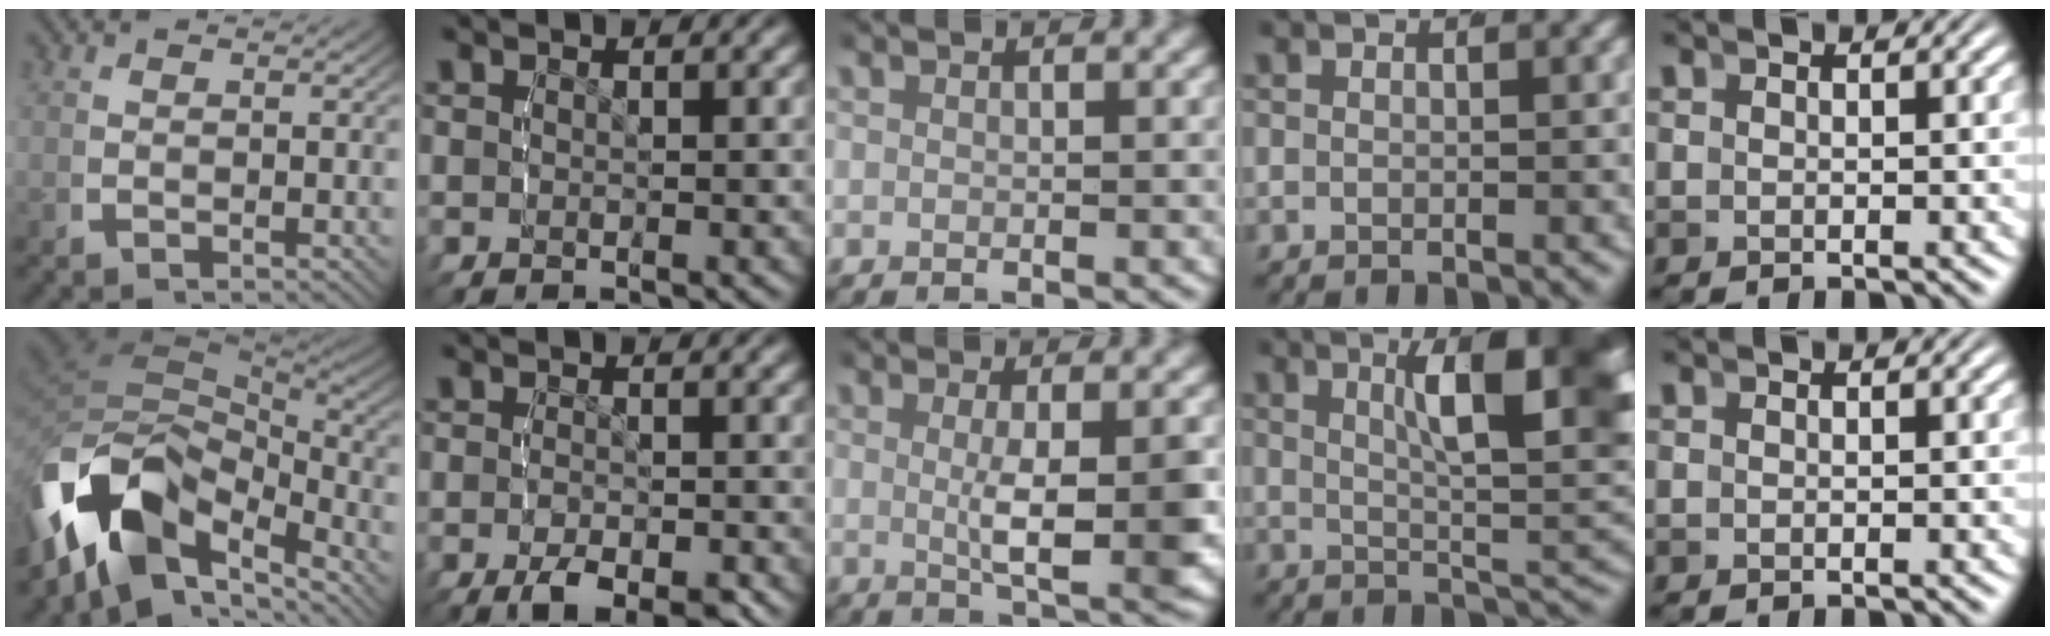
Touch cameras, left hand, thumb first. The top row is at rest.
{"thumb": {"total": 18.2, "force": [-1.8, 12.2, 13.4], "torque": [-0.264, -0.035, -0.016]}, "index": {"total": 4.5, "force": [-2.5, 1.9, 3.2], "torque": [-0.064, -0.020, -0.035]}, "middle": {"total": 5.2, "force": [0.0, 1.4, 5.1], "torque": [-0.081, -0.013, 0.004]}, "ring": {"total": 12.3, "force": [2.7, 4.0, 11.3], "torque": [-0.121, -0.002, 0.047]}}